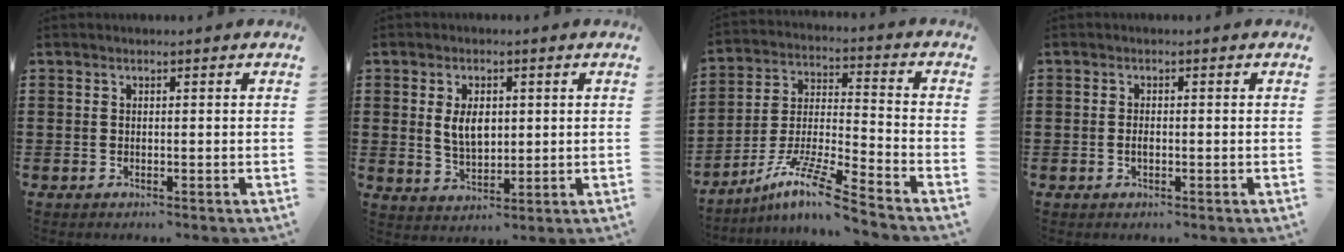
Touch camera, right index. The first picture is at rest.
{"total": 5.2, "force": [0.8, 3.0, 4.2], "torque": [-0.072, 0.004, 0.010]}
{"total": 10.9, "force": [-8.6, 0.6, 6.7], "torque": [-0.131, 0.008, -0.171]}
{"total": 1.2, "force": [-0.3, 0.5, 1.0], "torque": [-0.020, 0.001, -0.006]}